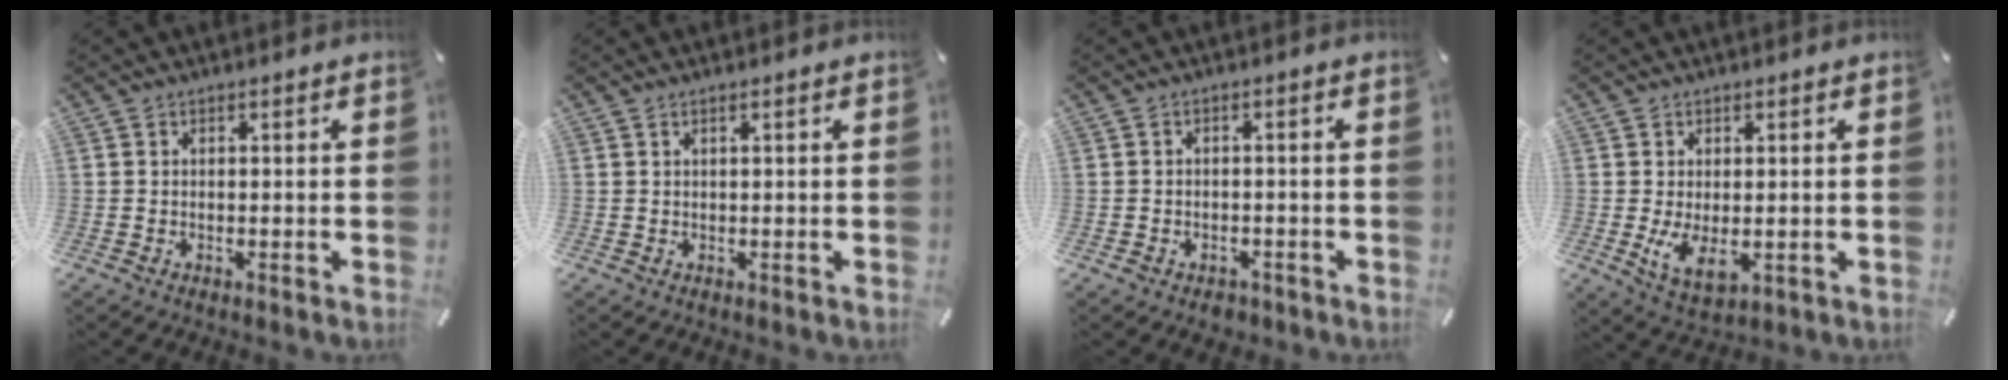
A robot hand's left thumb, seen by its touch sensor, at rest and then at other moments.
{"total": 0.7, "force": [0.4, 0.0, 0.6], "torque": [-0.012, -0.001, 0.006]}
{"total": 2.1, "force": [-1.3, 1.4, 0.8], "torque": [-0.015, 0.005, -0.025]}
{"total": 6.5, "force": [-0.1, 3.6, 5.4], "torque": [-0.113, -0.016, -0.004]}